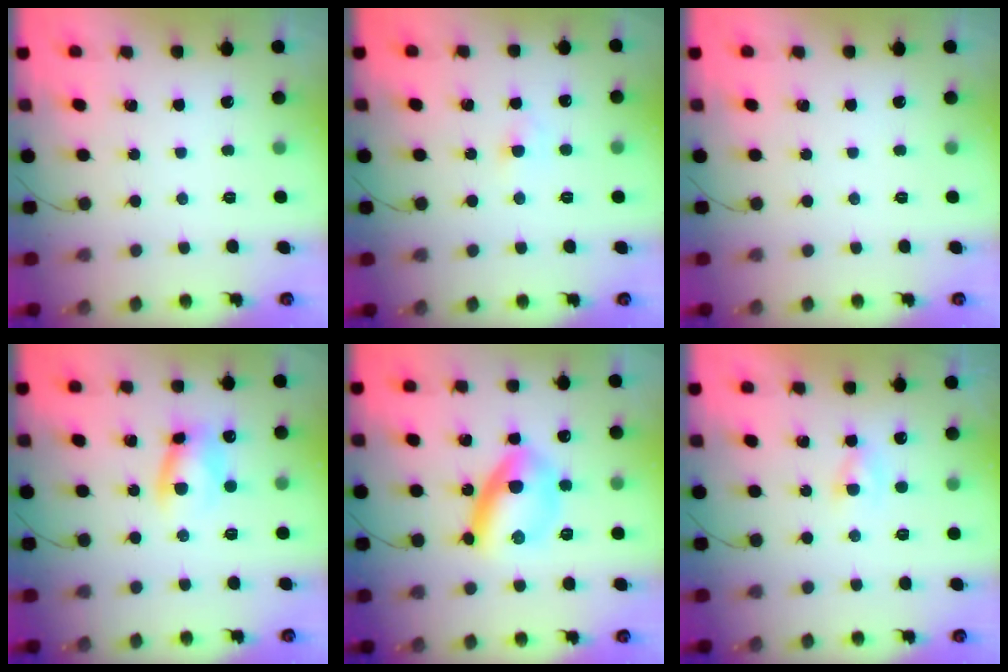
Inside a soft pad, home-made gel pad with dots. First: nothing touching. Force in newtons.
{"total": 3.1, "press": 2.8, "slide": 1.2}
{"total": 0.0}
{"total": 7.9, "press": 7.8, "slide": 0.6}
{"total": 10.8, "press": 10.8, "slide": 0.3}
{"total": 2.2, "press": 2.2, "slide": 0.5}